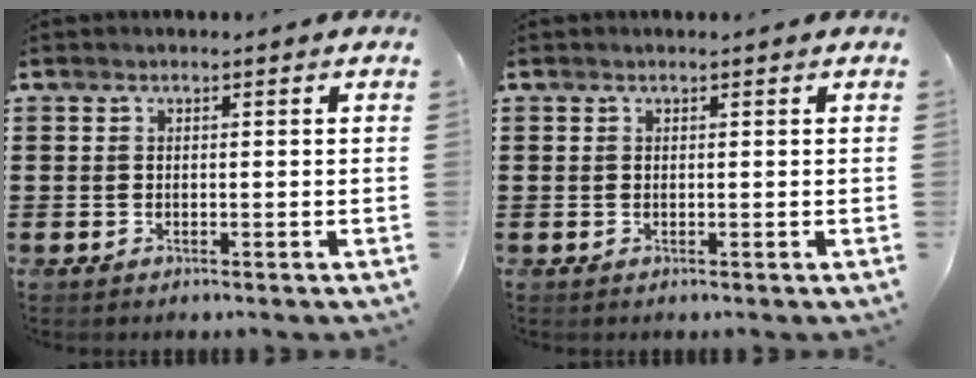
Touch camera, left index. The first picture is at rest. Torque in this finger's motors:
{"motor_torque": [1.48, -0.66, 0.05, -0.01]}